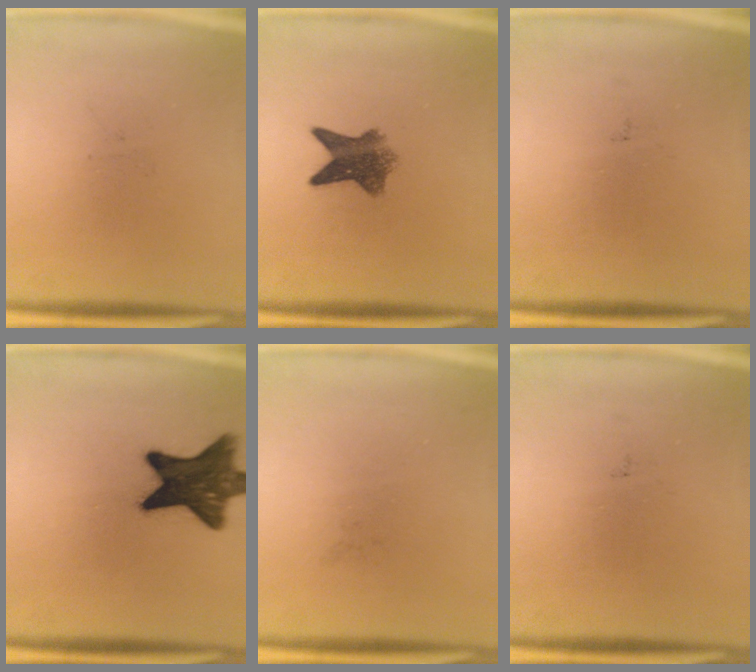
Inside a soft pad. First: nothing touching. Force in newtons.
{"total": 6.5}
{"total": 0.0}
{"total": 14.4}
{"total": 0.0}
{"total": 0.0}